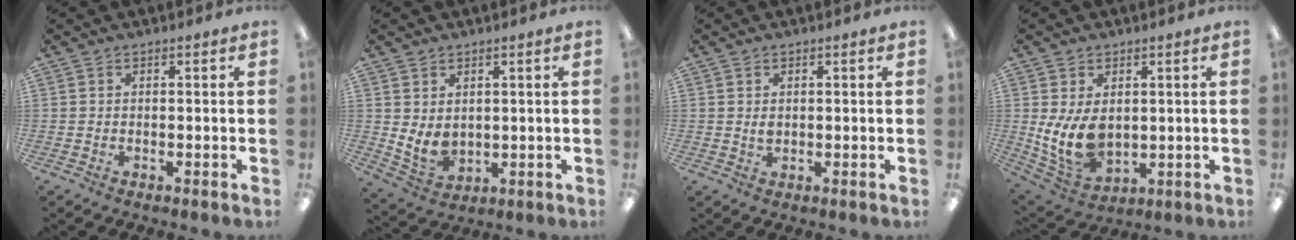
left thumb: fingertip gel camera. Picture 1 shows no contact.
{"total": 5.6, "force": [1.9, 4.1, 3.2], "torque": [-0.061, -0.018, 0.038]}
{"total": 1.6, "force": [0.4, 1.2, 1.0], "torque": [-0.014, 0.000, 0.005]}
{"total": 10.7, "force": [0.6, 7.4, 7.8], "torque": [-0.164, -0.011, 0.015]}